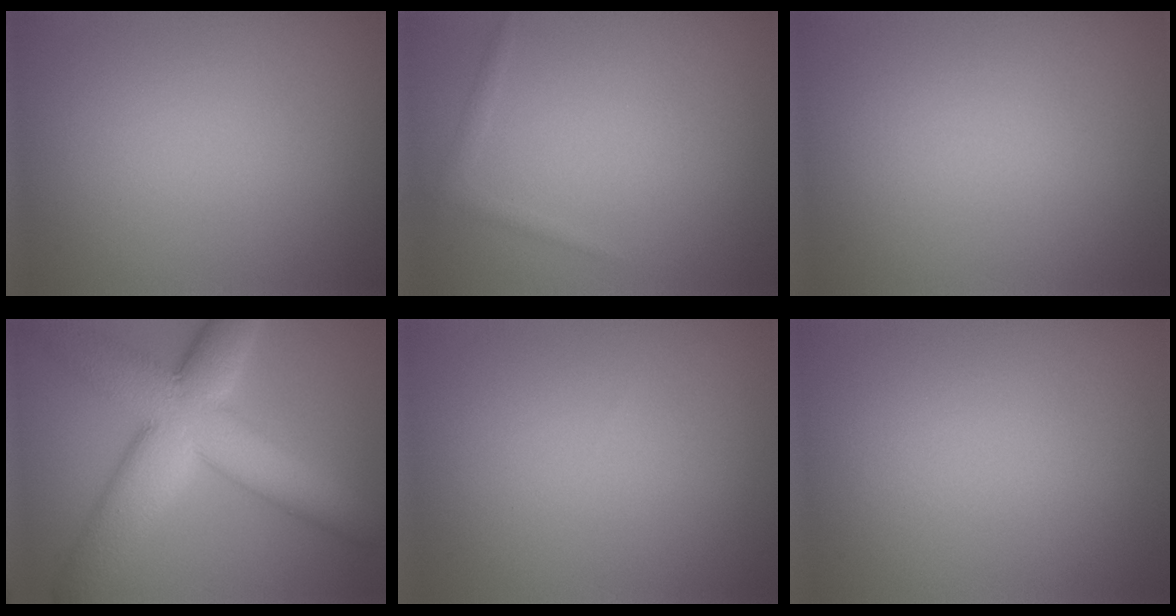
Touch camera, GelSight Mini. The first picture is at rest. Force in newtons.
{"total": 0.8, "press": 0.8, "slide": 0.1}
{"total": 0.0}
{"total": 11.8, "press": 11.8, "slide": 0.7}
{"total": 0.0}
{"total": 0.0}